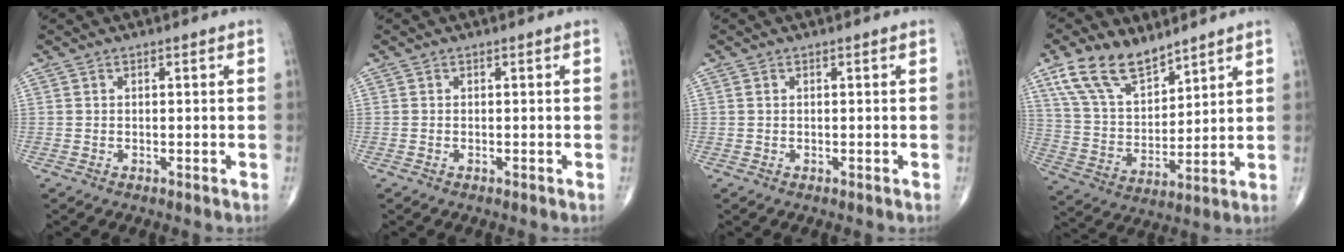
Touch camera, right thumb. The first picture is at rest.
{"total": 0.0}
{"total": 0.0}
{"total": 13.3, "force": [9.3, 6.4, 7.0], "torque": [-0.111, -0.041, 0.189]}